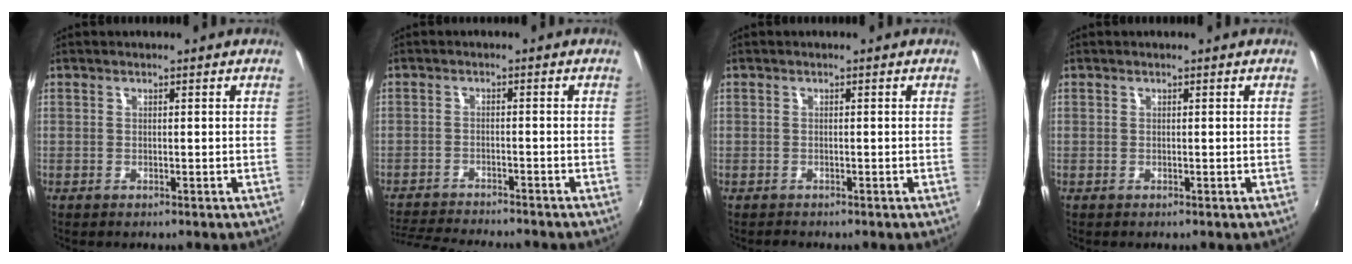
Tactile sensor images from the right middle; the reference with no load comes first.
{"total": 10.3, "force": [-9.6, 1.0, 3.5], "torque": [-0.092, -0.017, -0.156]}
{"total": 1.1, "force": [-0.9, 0.6, -0.2], "torque": [-0.001, 0.000, -0.016]}
{"total": 0.0}